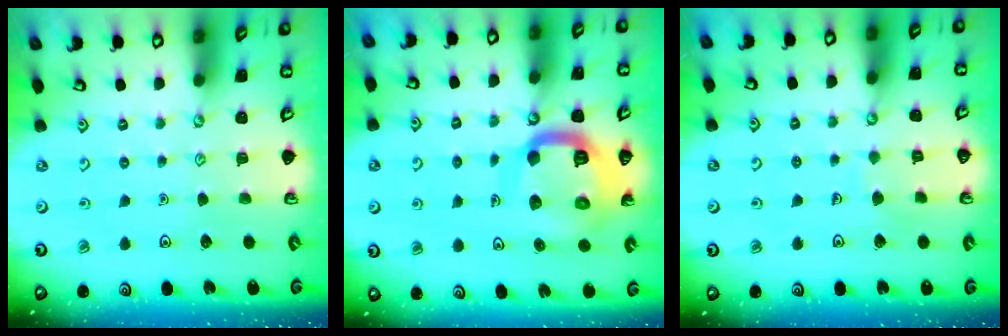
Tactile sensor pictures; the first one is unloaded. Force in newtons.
{"total": 15.4, "press": 15.3, "slide": 1.9}
{"total": 5.2, "press": 5.2, "slide": 0.3}